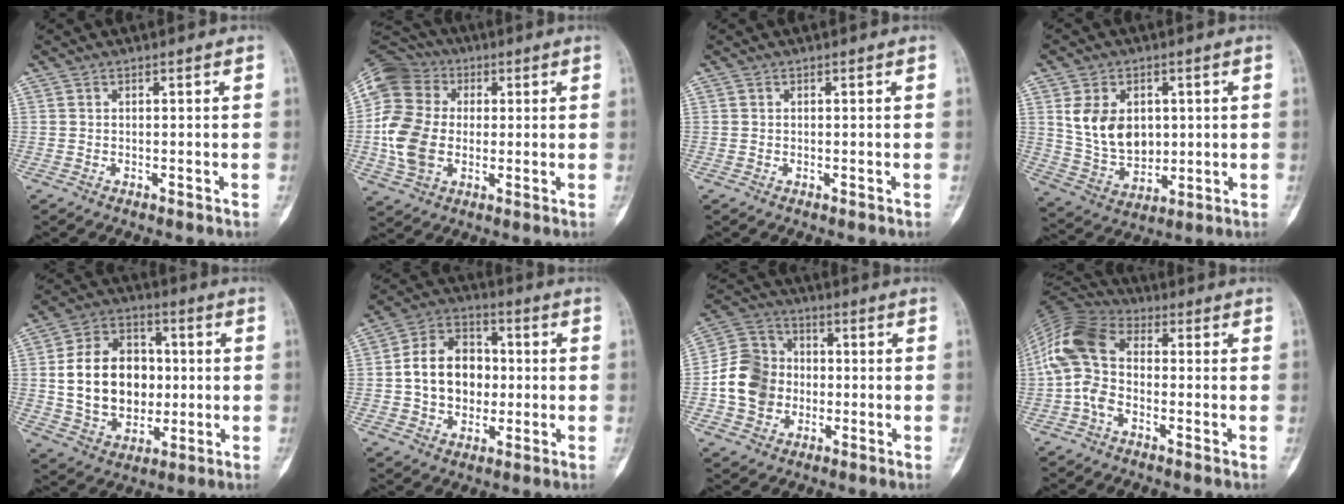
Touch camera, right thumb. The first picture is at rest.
{"total": 15.9, "force": [-0.1, 12.6, 9.7], "torque": [-0.188, 0.011, -0.005]}
{"total": 0.0}
{"total": 11.8, "force": [2.4, 8.7, 7.7], "torque": [-0.100, -0.016, 0.061]}
{"total": 17.5, "force": [0.7, 13.0, 11.6], "torque": [-0.159, 0.013, 0.019]}
{"total": 13.6, "force": [-0.1, 10.4, 8.7], "torque": [-0.108, 0.025, -0.005]}
{"total": 12.3, "force": [-1.6, 10.6, 5.9], "torque": [-0.091, 0.024, -0.037]}
{"total": 12.7, "force": [-1.3, 8.2, 9.6], "torque": [-0.198, 0.032, -0.038]}